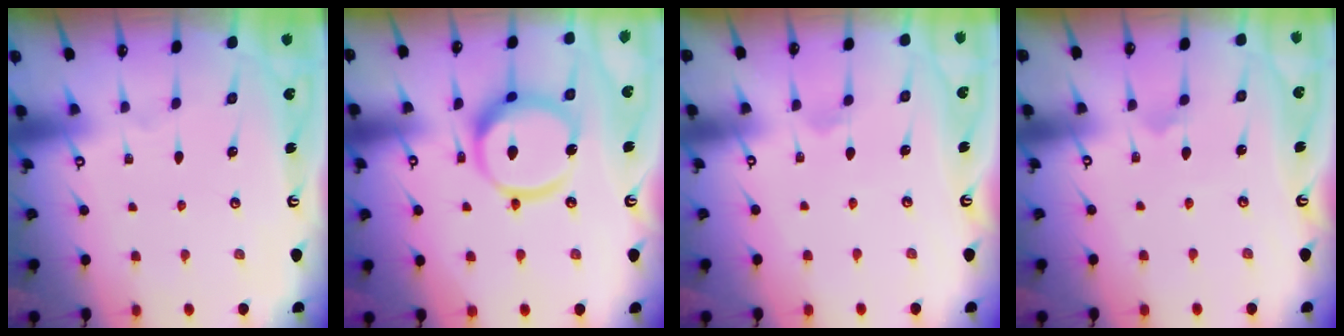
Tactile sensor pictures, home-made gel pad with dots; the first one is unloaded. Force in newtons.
{"total": 14.1, "press": 14.0, "slide": 1.8}
{"total": 1.5, "press": 1.5, "slide": 0.4}
{"total": 2.9, "press": 2.9, "slide": 0.1}